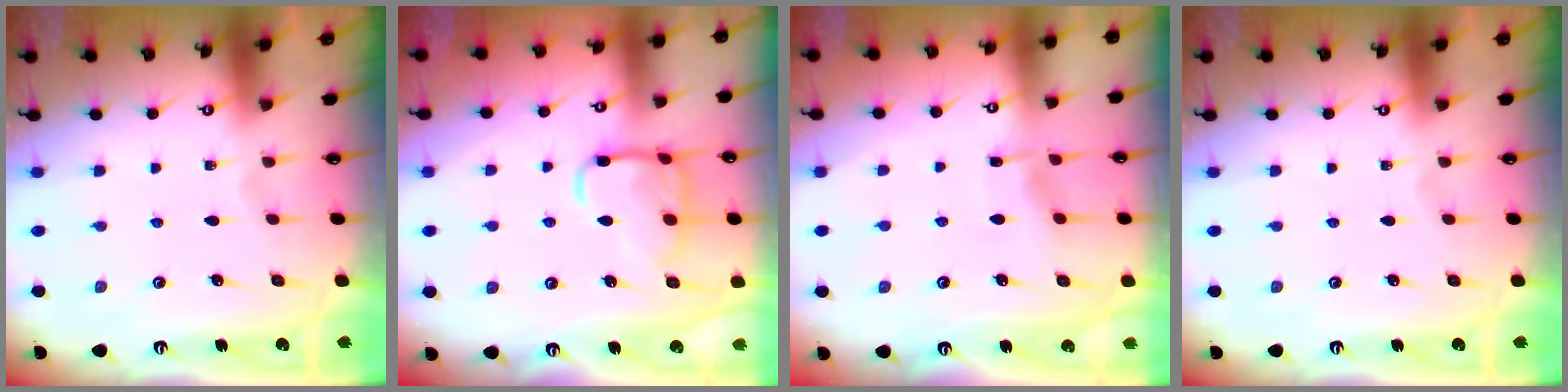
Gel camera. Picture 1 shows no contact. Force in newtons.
{"total": 14.6, "press": 14.5, "slide": 1.2}
{"total": 4.9, "press": 4.9, "slide": 0.1}
{"total": 0.0}